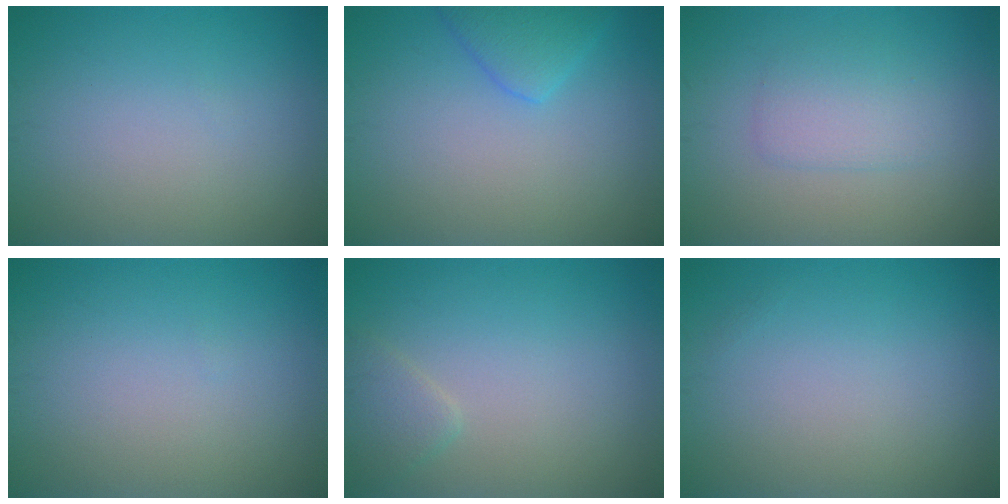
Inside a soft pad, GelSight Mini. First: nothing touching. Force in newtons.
{"total": 2.7, "press": 2.7, "slide": 0.2}
{"total": 2.3, "press": 2.3, "slide": 0.1}
{"total": 0.0}
{"total": 1.6, "press": 1.6, "slide": 0.1}
{"total": 0.0}